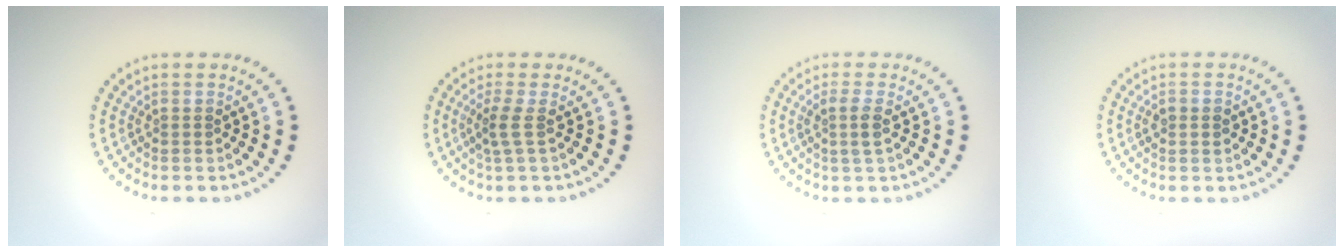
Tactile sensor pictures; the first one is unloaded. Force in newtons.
{"total": 1.7, "press": 1.2, "slide": 1.3}
{"total": 1.7, "press": 1.4, "slide": 0.8}
{"total": 0.9, "press": 0.9, "slide": 0.1}